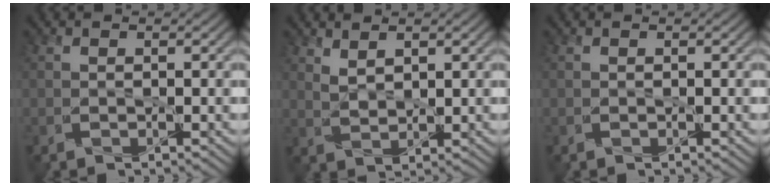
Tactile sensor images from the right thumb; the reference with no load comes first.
{"total": 2.2, "force": [1.8, 0.8, 0.9], "torque": [-0.025, -0.004, 0.043]}
{"total": 0.0}